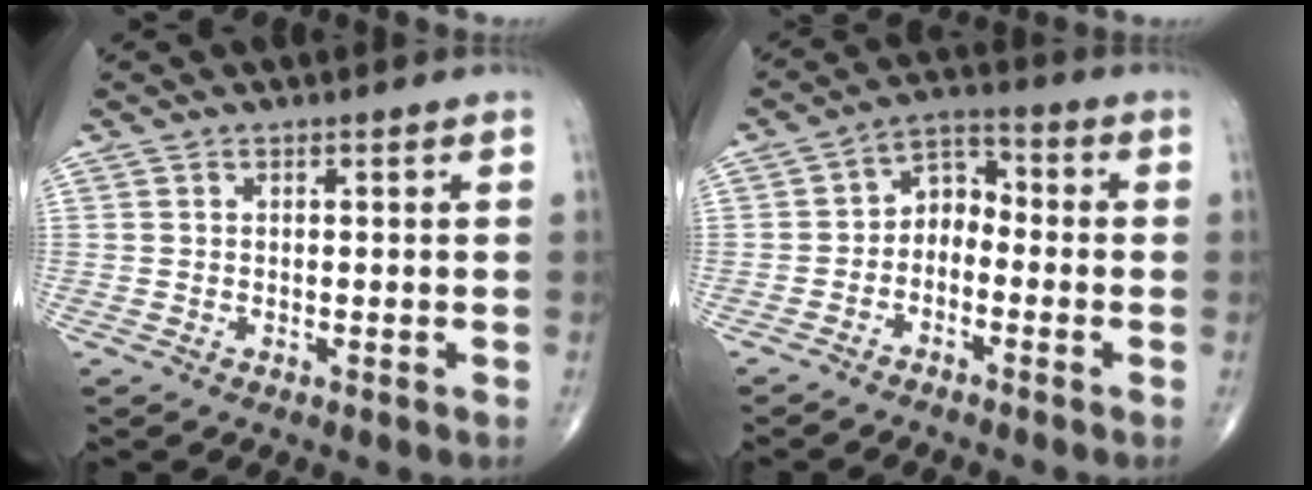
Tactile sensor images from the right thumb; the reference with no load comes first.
{"total": 5.9, "force": [-2.0, 4.3, 3.6], "torque": [-0.035, 0.039, -0.053]}